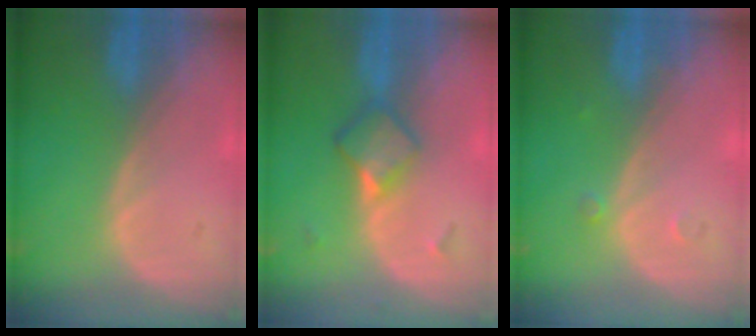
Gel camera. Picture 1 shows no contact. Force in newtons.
{"total": 4.8, "press": 4.2, "slide": 2.2}
{"total": 0.8, "press": 0.8, "slide": 0.1}